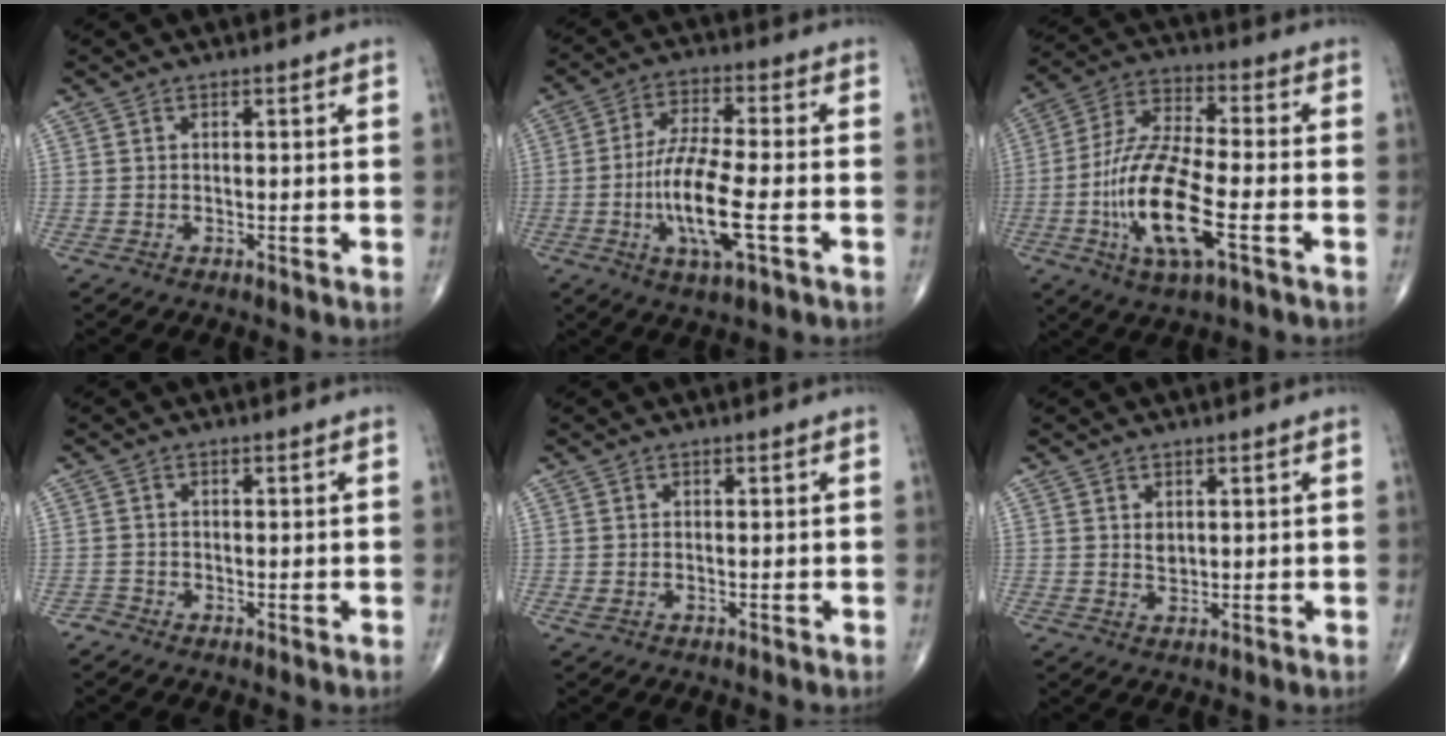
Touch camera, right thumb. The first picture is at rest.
{"total": 12.6, "force": [-3.4, 3.3, 11.7], "torque": [-0.233, 0.009, -0.063]}
{"total": 17.0, "force": [-5.1, 5.4, 15.2], "torque": [-0.313, 0.020, -0.095]}
{"total": 0.9, "force": [-0.8, 0.4, 0.0], "torque": [0.005, -0.001, -0.021]}
{"total": 0.6, "force": [-0.2, 0.3, 0.5], "torque": [-0.011, 0.002, -0.001]}
{"total": 1.8, "force": [0.7, 1.1, 1.2], "torque": [-0.013, -0.006, 0.014]}